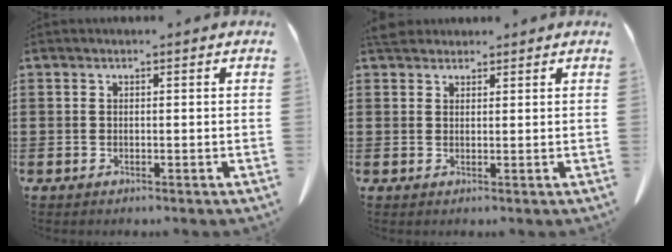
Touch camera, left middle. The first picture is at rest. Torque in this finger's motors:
{"motor_torque": [0.31, 0.20, -0.01, 0.01]}